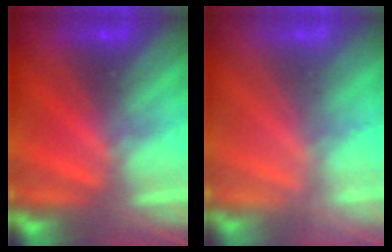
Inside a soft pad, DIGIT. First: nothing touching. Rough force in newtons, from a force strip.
{"total": 2.4}